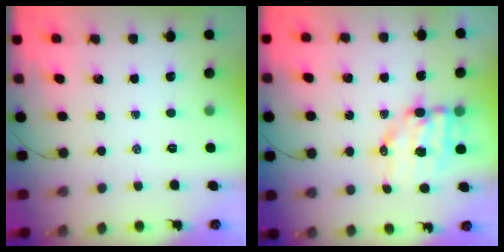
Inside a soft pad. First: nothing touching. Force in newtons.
{"total": 9.2, "press": 9.0, "slide": 2.1}